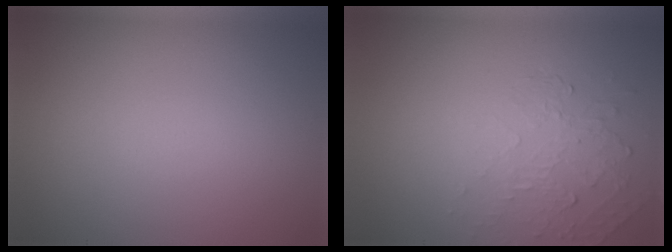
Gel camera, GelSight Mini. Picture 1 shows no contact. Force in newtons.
{"total": 2.1, "press": 0.7, "slide": 2.0}